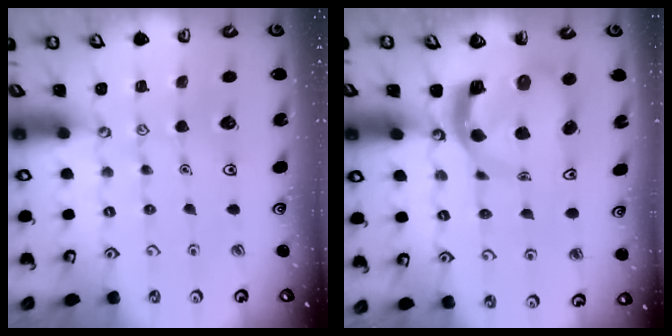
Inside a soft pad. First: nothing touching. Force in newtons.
{"total": 6.2, "press": 6.1, "slide": 0.8}